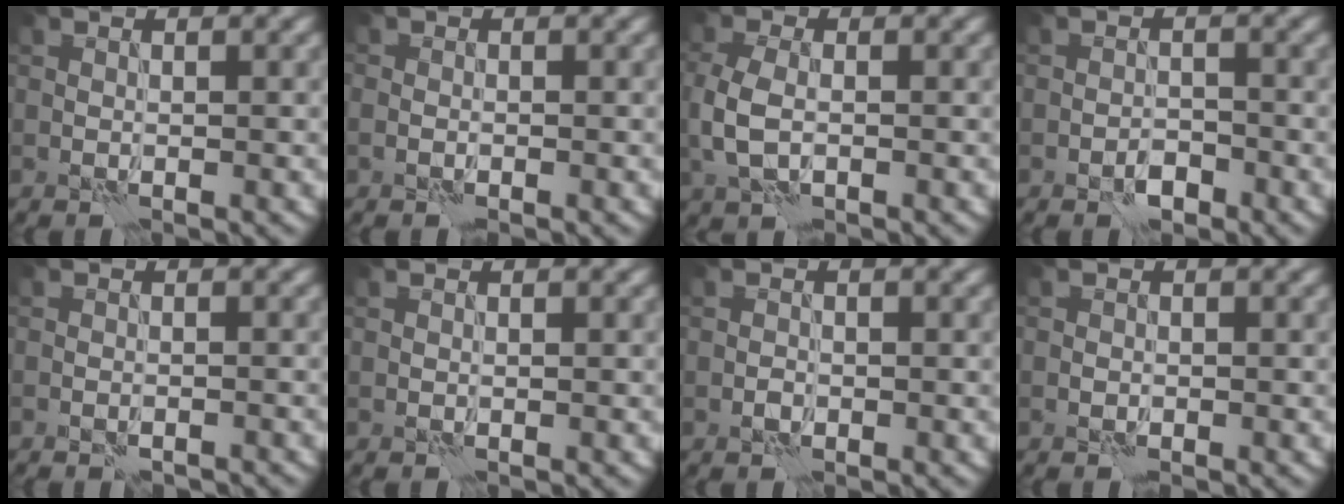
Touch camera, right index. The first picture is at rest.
{"total": 0.7, "force": [-0.4, 0.5, 0.3], "torque": [-0.005, 0.001, -0.008]}
{"total": 3.4, "force": [-0.3, 2.2, 2.5], "torque": [-0.071, -0.004, -0.009]}
{"total": 1.7, "force": [-1.2, 0.8, 0.9], "torque": [-0.009, 0.005, -0.023]}
{"total": 1.5, "force": [-1.3, 0.3, 0.6], "torque": [-0.013, 0.001, -0.019]}
{"total": 0.0}
{"total": 0.7, "force": [-0.3, 0.5, 0.3], "torque": [-0.004, 0.000, -0.008]}
{"total": 0.5, "force": [-0.2, 0.4, 0.2], "torque": [-0.001, 0.000, -0.007]}